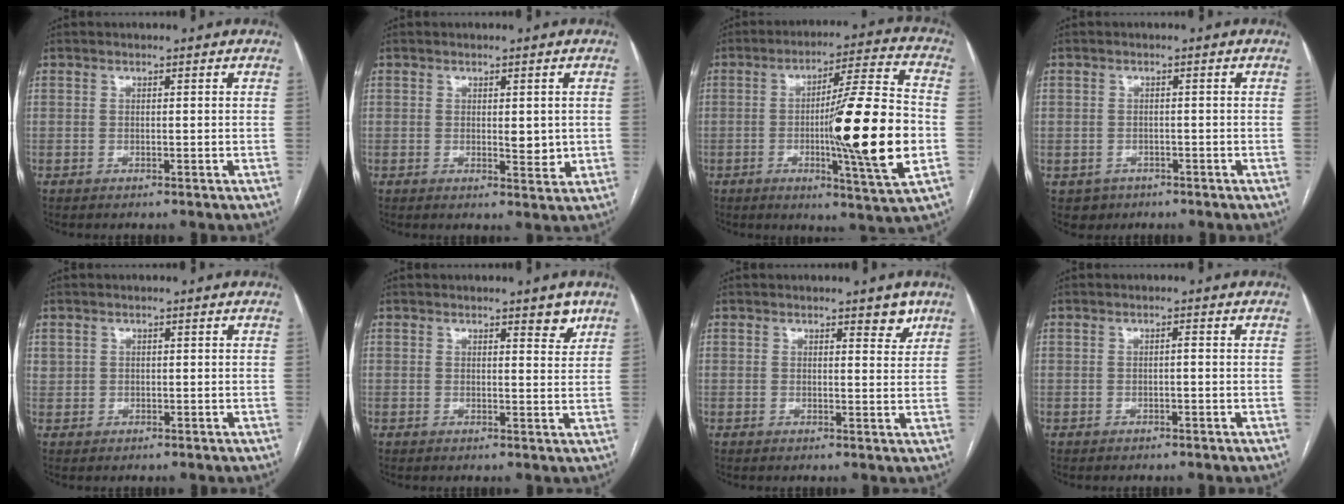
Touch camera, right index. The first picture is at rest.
{"total": 3.3, "force": [0.3, 1.4, 3.0], "torque": [-0.044, -0.007, 0.009]}
{"total": 18.8, "force": [-3.0, 0.0, 18.5], "torque": [-0.285, -0.012, -0.049]}
{"total": 3.2, "force": [-1.4, 2.8, 0.1], "torque": [0.001, 0.009, -0.016]}
{"total": 1.2, "force": [0.5, 1.0, 0.1], "torque": [0.009, 0.007, 0.008]}
{"total": 2.8, "force": [2.0, 0.8, 1.8], "torque": [-0.020, -0.011, 0.025]}
{"total": 2.7, "force": [2.0, 1.0, 1.6], "torque": [-0.015, -0.010, 0.023]}
{"total": 0.5, "force": [-0.1, 0.1, 0.5], "torque": [-0.009, 0.002, -0.001]}